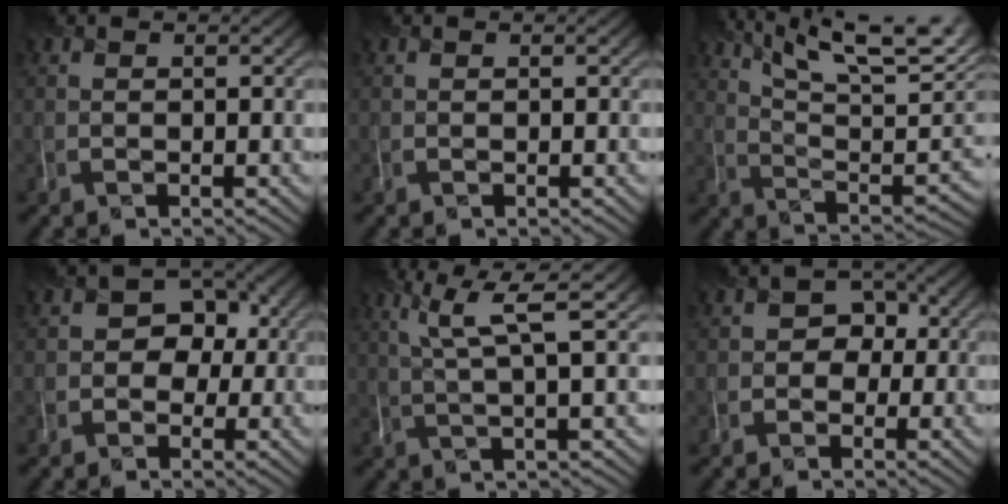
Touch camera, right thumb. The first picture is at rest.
{"total": 0.0}
{"total": 18.7, "force": [11.0, 6.3, 13.8], "torque": [-0.217, 0.030, 0.175]}
{"total": 4.7, "force": [-0.5, 4.2, 2.0], "torque": [-0.005, 0.011, -0.023]}
{"total": 5.9, "force": [2.7, 1.0, 5.1], "torque": [-0.091, 0.014, 0.054]}
{"total": 2.9, "force": [-0.7, 2.7, 0.8], "torque": [0.013, 0.007, -0.017]}